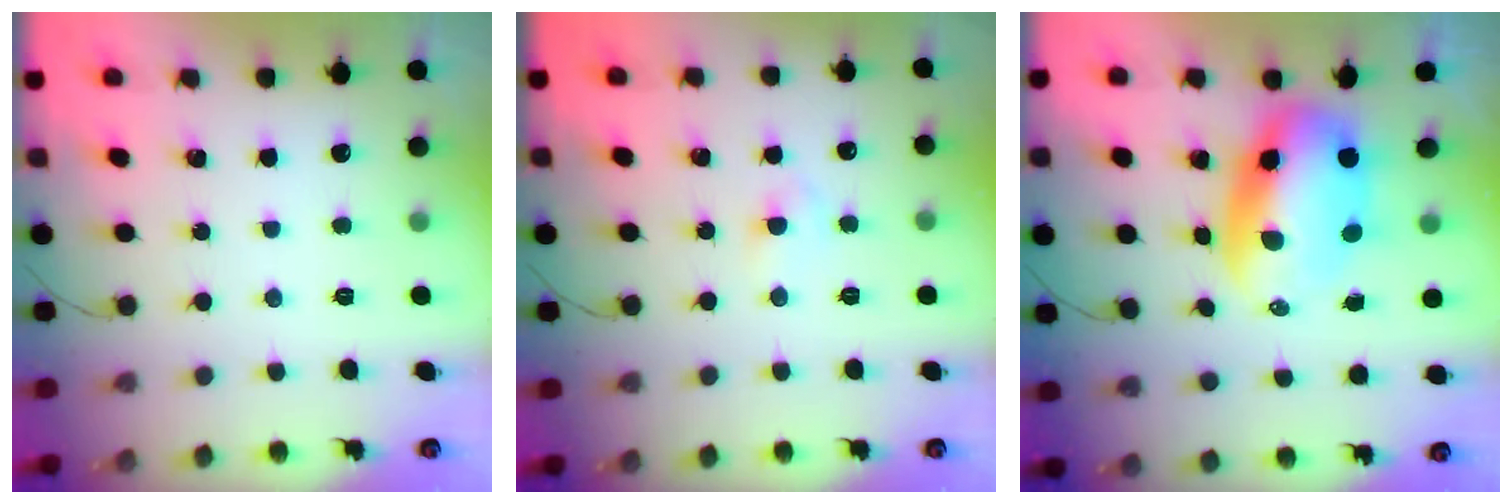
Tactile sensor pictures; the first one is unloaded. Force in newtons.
{"total": 3.9, "press": 3.8, "slide": 1.2}
{"total": 9.8, "press": 9.6, "slide": 2.4}